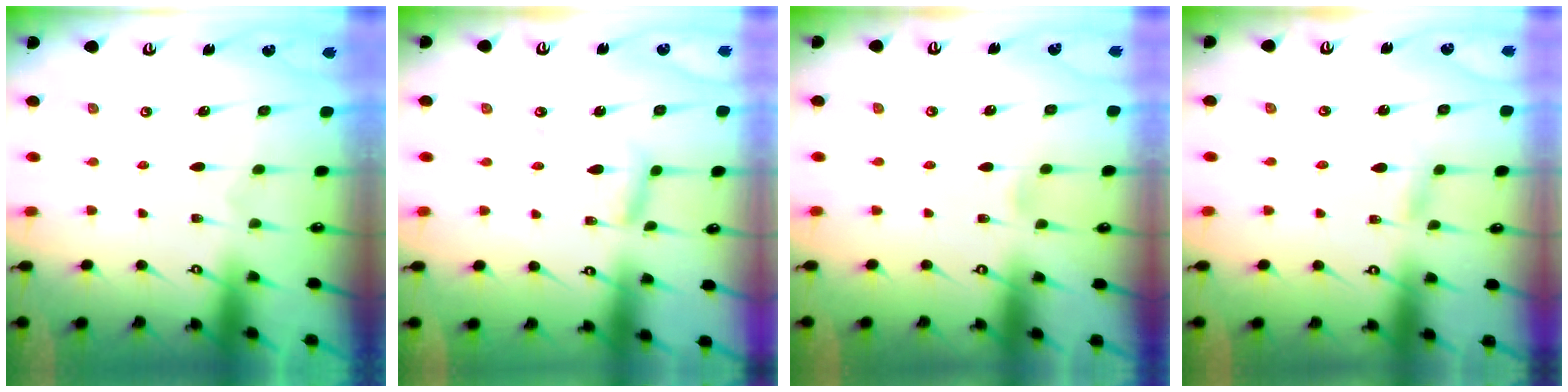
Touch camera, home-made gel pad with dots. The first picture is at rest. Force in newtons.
{"total": 6.6, "press": 6.6, "slide": 0.1}
{"total": 2.0, "press": 2.0, "slide": 0.3}
{"total": 2.1, "press": 2.1, "slide": 0.2}